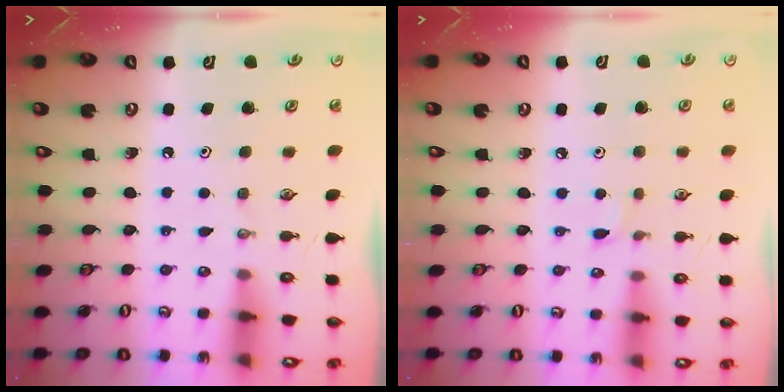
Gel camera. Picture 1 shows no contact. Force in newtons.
{"total": 2.2, "press": 2.2, "slide": 0.3}